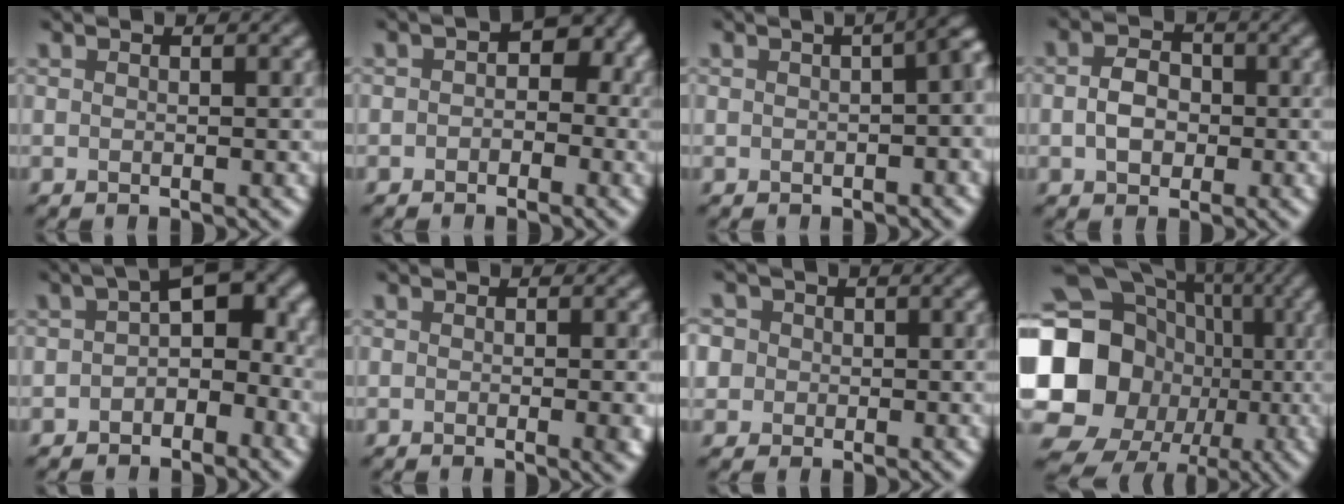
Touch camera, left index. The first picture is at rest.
{"total": 3.1, "force": [-0.1, 2.2, 2.1], "torque": [-0.016, 0.005, -0.016]}
{"total": 4.7, "force": [-0.1, 2.1, 4.2], "torque": [-0.029, 0.006, 0.002]}
{"total": 3.2, "force": [-0.4, 2.4, 2.0], "torque": [-0.041, 0.002, -0.013]}
{"total": 5.5, "force": [-0.6, 3.3, 4.3], "torque": [-0.046, 0.019, -0.026]}
{"total": 2.2, "force": [-0.5, 0.7, 2.1], "torque": [-0.021, -0.006, -0.003]}
{"total": 5.5, "force": [1.8, 4.7, 2.2], "torque": [-0.039, 0.031, 0.000]}
{"total": 20.3, "force": [-2.3, 18.0, 9.1], "torque": [-0.178, -0.015, -0.085]}